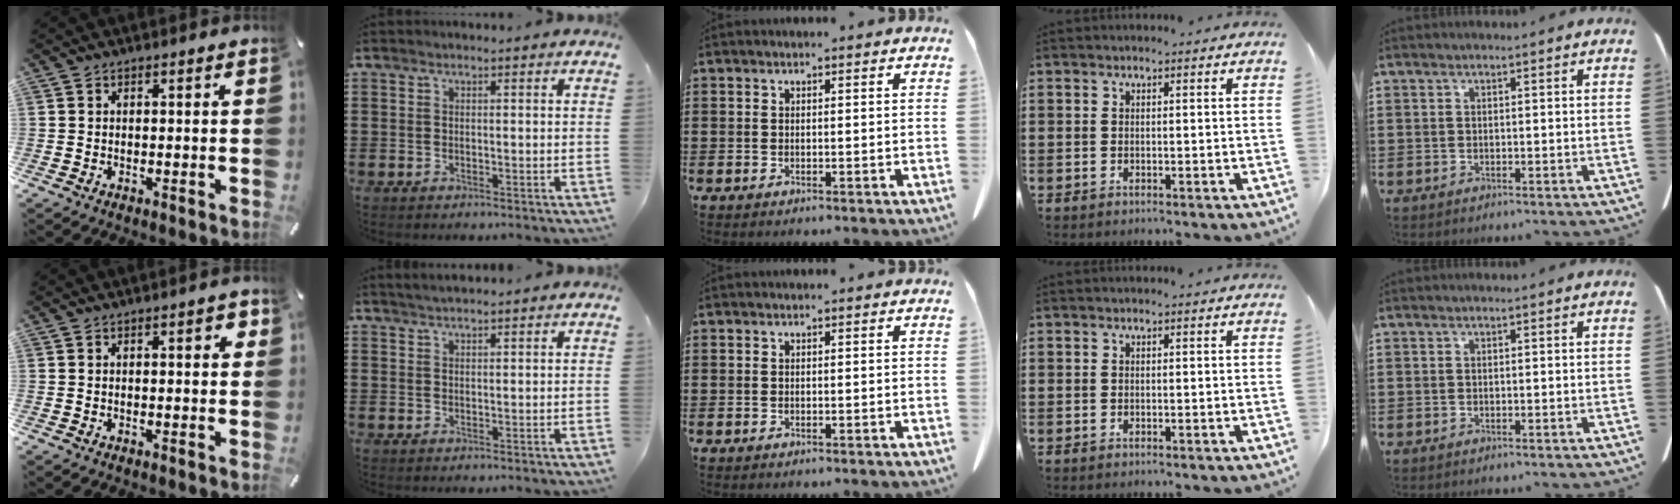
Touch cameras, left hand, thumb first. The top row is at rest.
{"thumb": {"total": 2.2, "force": [0.6, 0.8, 1.9], "torque": [-0.022, 0.002, 0.004]}, "index": {"total": 1.5, "force": [1.4, 0.0, 0.6], "torque": [-0.013, 0.001, 0.027]}}